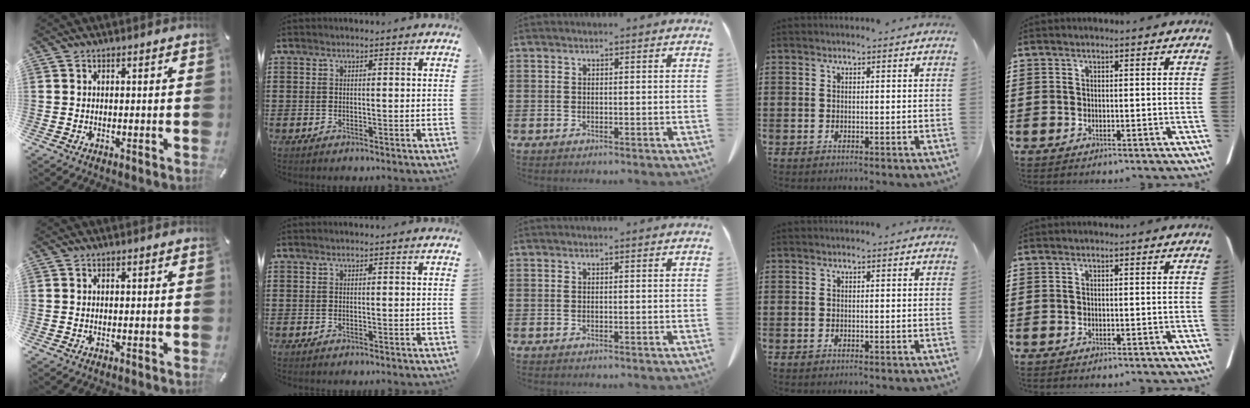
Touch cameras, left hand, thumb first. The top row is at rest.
{}